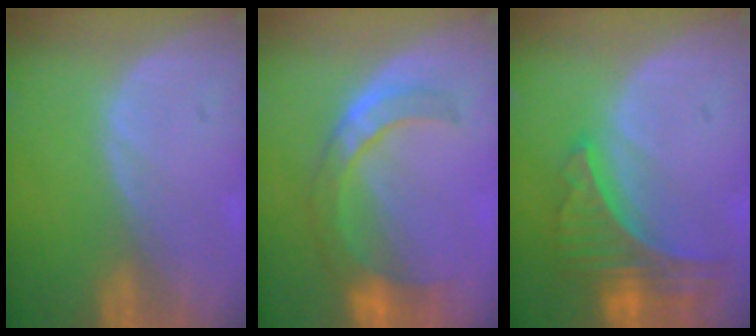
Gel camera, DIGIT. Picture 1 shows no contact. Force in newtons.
{"total": 7.3, "press": 7.1, "slide": 1.6}
{"total": 7.9, "press": 7.0, "slide": 3.7}